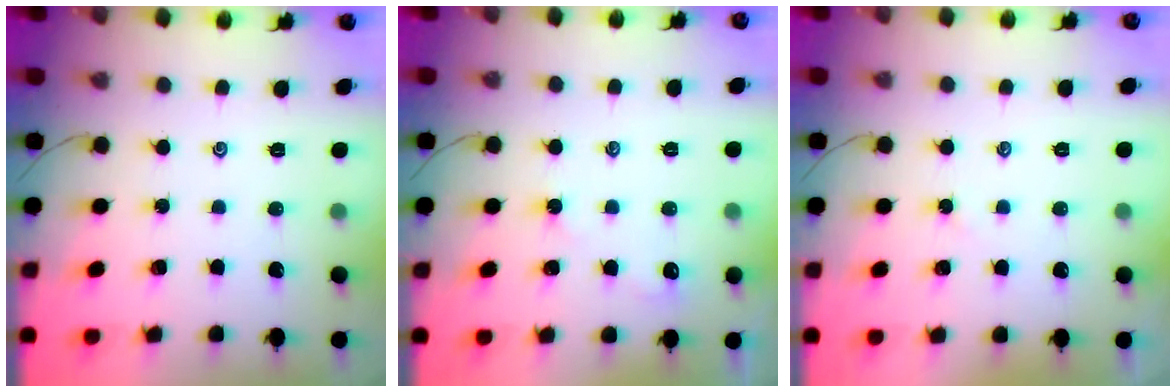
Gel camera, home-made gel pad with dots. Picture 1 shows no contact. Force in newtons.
{"total": 1.9, "press": 1.8, "slide": 0.4}
{"total": 1.8, "press": 1.7, "slide": 0.3}